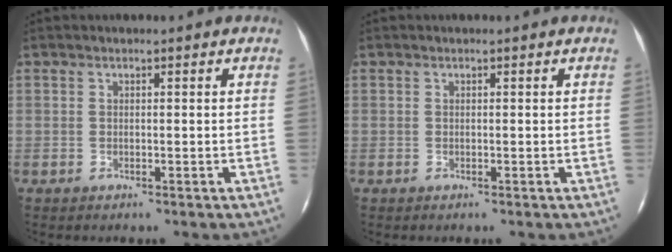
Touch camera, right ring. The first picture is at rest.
{"total": 0.0}